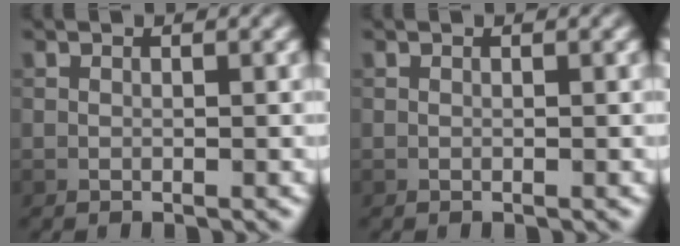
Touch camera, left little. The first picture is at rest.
{"total": 0.0}